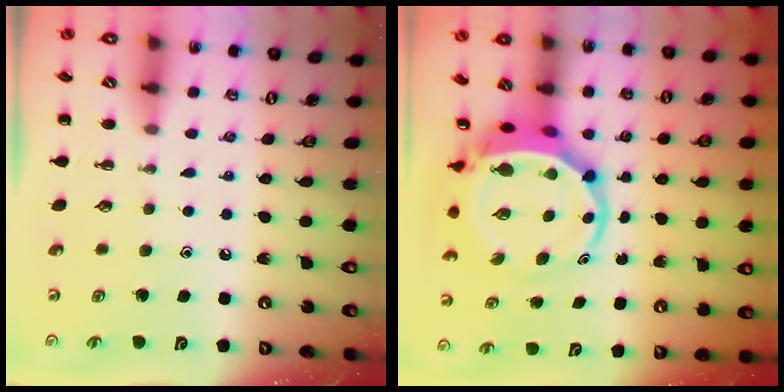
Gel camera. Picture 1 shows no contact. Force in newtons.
{"total": 6.9, "press": 6.6, "slide": 2.0}